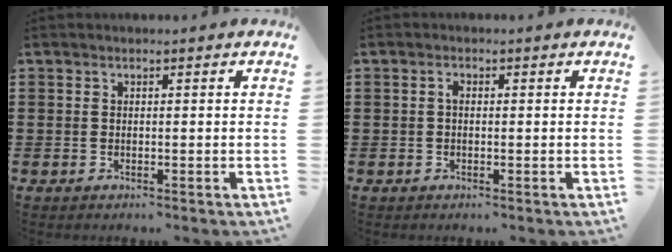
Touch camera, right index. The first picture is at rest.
{"total": 1.1, "force": [-0.1, 0.5, 1.0], "torque": [-0.018, 0.002, -0.003]}